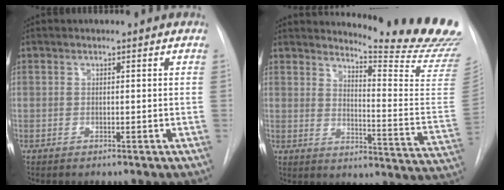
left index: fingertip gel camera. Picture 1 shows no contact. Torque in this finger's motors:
{"motor_torque": [0.98, -1.16, 0.15, 0.02]}